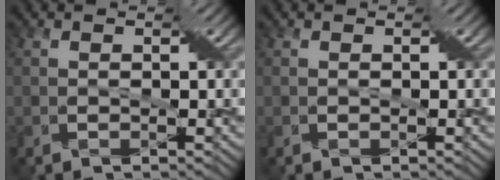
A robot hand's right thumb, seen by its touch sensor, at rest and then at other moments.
{"total": 0.0}